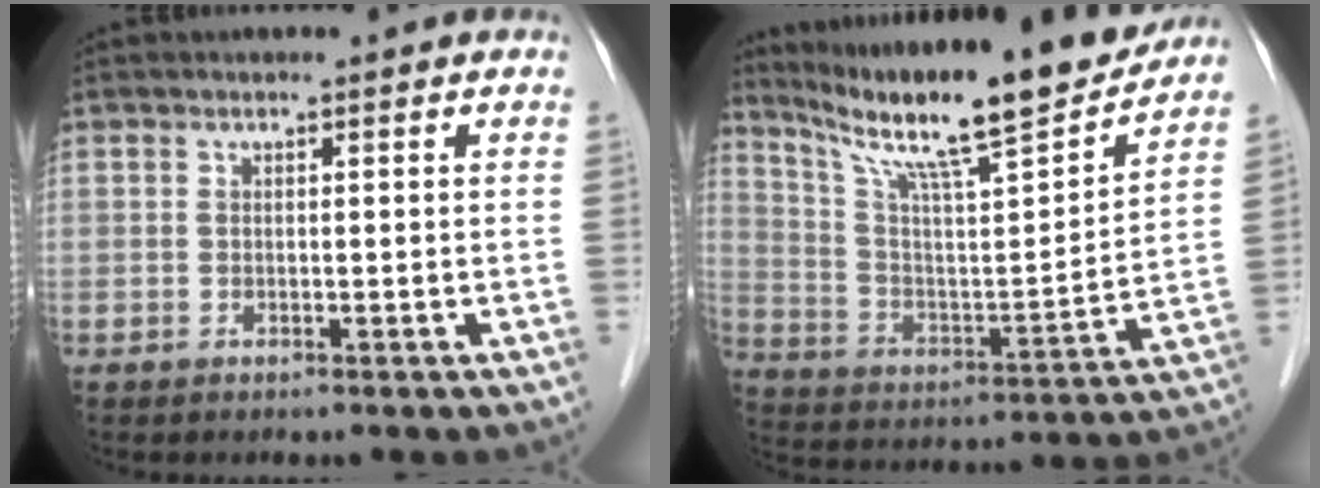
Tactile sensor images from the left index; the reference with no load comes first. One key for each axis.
{"total": 20.4, "fx": 17.6, "fy": 0.6, "fz": 10.2, "tx": -0.174, "ty": -0.020, "tz": 0.284}